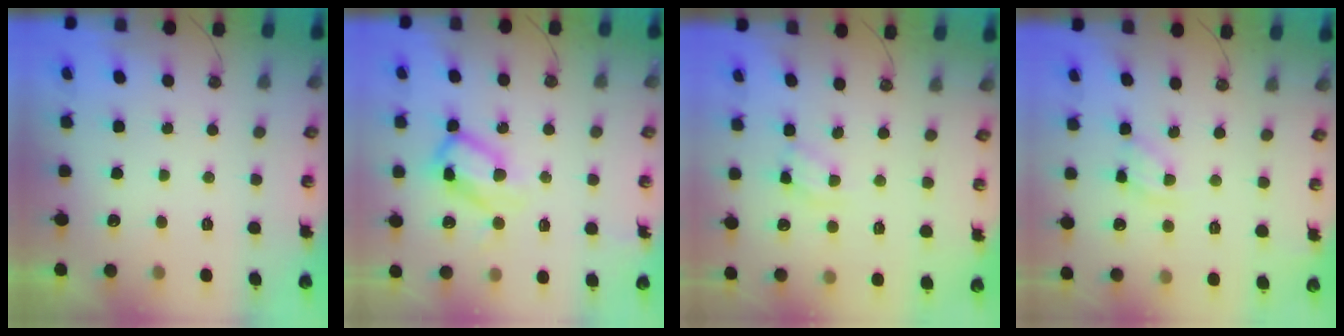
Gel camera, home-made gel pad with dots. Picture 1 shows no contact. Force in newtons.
{"total": 13.1, "press": 13.1, "slide": 0.8}
{"total": 5.2, "press": 5.2, "slide": 0.3}
{"total": 9.5, "press": 9.5, "slide": 0.6}